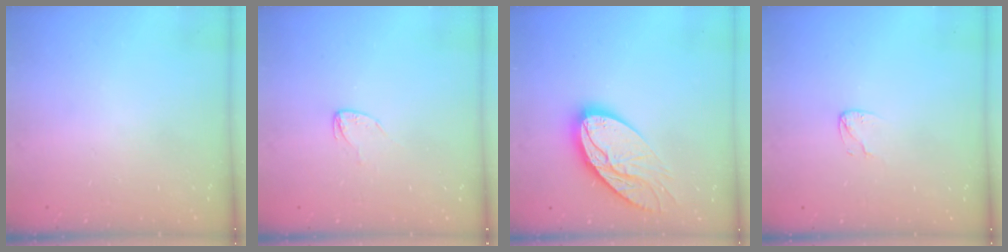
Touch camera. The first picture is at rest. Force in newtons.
{"total": 3.3, "press": 3.3, "slide": 0.3}
{"total": 16.3, "press": 16.3, "slide": 1.3}
{"total": 4.0, "press": 3.9, "slide": 0.3}